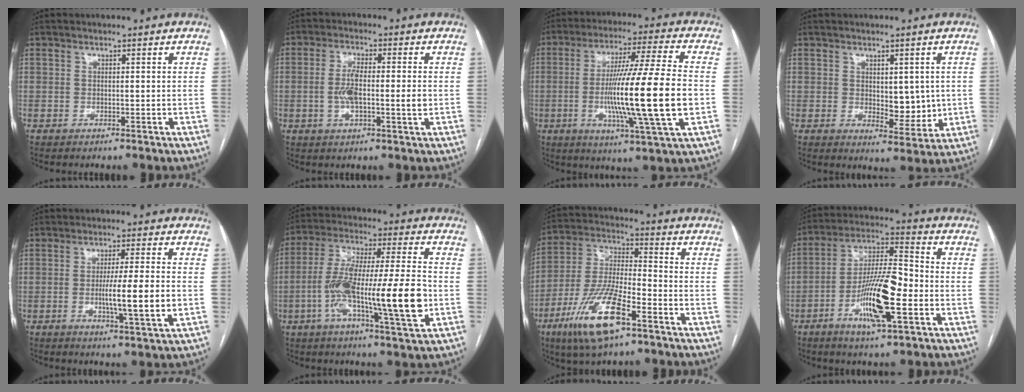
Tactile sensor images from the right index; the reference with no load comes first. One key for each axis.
{"total": 6.6, "fx": -0.5, "fy": 1.2, "fz": 6.4, "tx": -0.126, "ty": 0.007, "tz": -0.009}
{"total": 18.6, "fx": -2.7, "fy": -0.6, "fz": 18.4, "tx": -0.327, "ty": -0.013, "tz": -0.051}
{"total": 5.7, "fx": 0.5, "fy": 3.0, "fz": 4.8, "tx": -0.063, "ty": -0.007, "tz": 0.019}
{"total": 8.7, "fx": -1.5, "fy": -0.3, "fz": 8.6, "tx": -0.145, "ty": -0.012, "tz": -0.026}
{"total": 18.8, "fx": -4.3, "fy": 1.8, "fz": 18.2, "tx": -0.319, "ty": 0.005, "tz": -0.069}
{"total": 15.6, "fx": -8.2, "fy": 3.9, "fz": 12.7, "tx": -0.266, "ty": -0.012, "tz": -0.145}
{"total": 14.2, "fx": -4.5, "fy": 2.4, "fz": 13.3, "tx": -0.250, "ty": 0.001, "tz": -0.079}